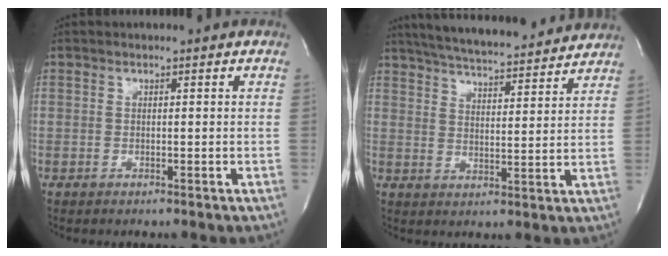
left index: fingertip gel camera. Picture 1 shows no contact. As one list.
[{"total": 20.1, "force": [18.2, 2.7, 7.9], "torque": [-0.136, 0.021, 0.254]}]